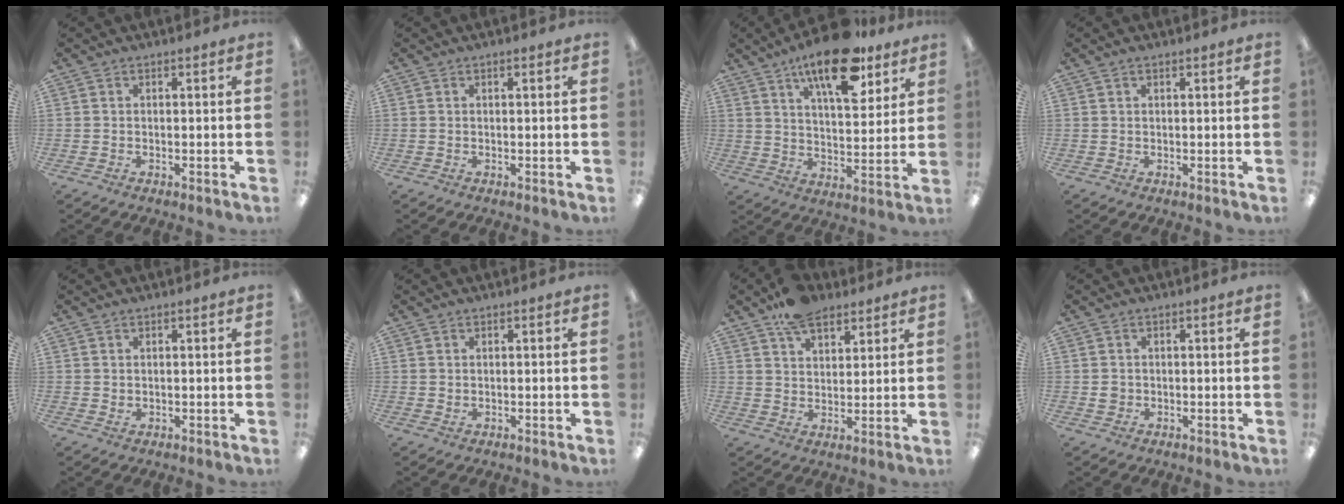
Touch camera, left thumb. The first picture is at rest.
{"total": 0.6, "force": [0.4, 0.1, 0.5], "torque": [-0.010, 0.000, 0.006]}
{"total": 17.2, "force": [11.4, 6.6, 11.0], "torque": [-0.167, -0.054, 0.187]}
{"total": 1.1, "force": [0.7, 0.4, 0.7], "torque": [-0.015, 0.000, 0.013]}
{"total": 0.9, "force": [0.7, 0.4, 0.4], "torque": [-0.010, 0.000, 0.013]}
{"total": 0.8, "force": [0.5, 0.3, 0.4], "torque": [-0.010, 0.002, 0.009]}
{"total": 9.2, "force": [6.9, 4.5, 4.1], "torque": [-0.066, -0.033, 0.126]}
{"total": 1.6, "force": [0.2, 1.4, 0.6], "torque": [-0.014, 0.004, 0.002]}